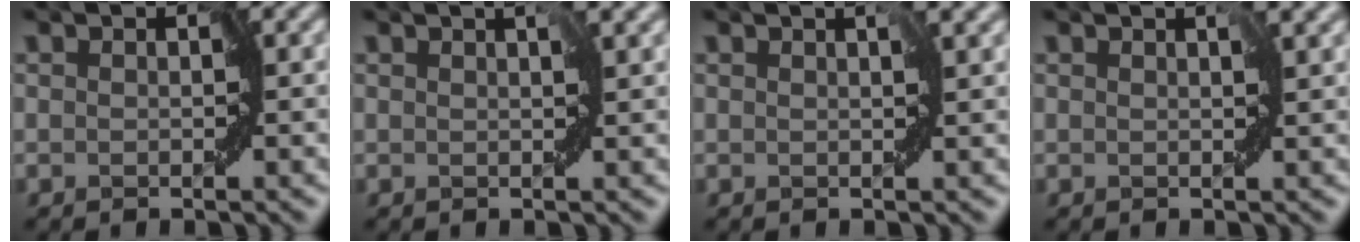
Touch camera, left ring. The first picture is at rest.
{"total": 2.2, "force": [1.1, 0.5, 1.8], "torque": [-0.029, 0.007, 0.020]}
{"total": 2.3, "force": [1.1, 0.7, 1.8], "torque": [-0.028, 0.005, 0.020]}
{"total": 2.2, "force": [1.1, 0.8, 1.8], "torque": [-0.025, 0.004, 0.018]}